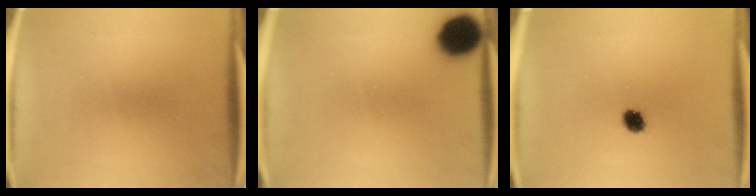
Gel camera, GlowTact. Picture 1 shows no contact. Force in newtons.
{"total": 9.7}
{"total": 3.4}